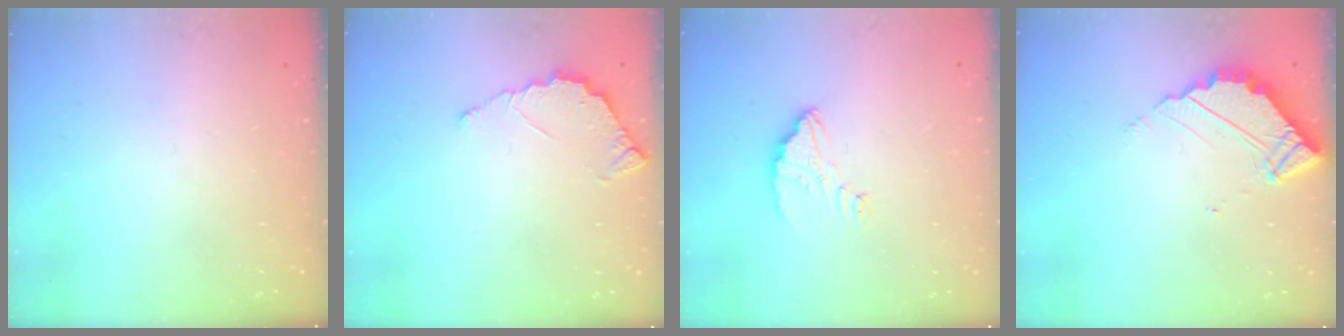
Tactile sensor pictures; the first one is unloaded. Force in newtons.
{"total": 3.9, "press": 3.8, "slide": 0.3}
{"total": 3.1, "press": 3.1, "slide": 0.3}
{"total": 5.6, "press": 5.6, "slide": 0.3}